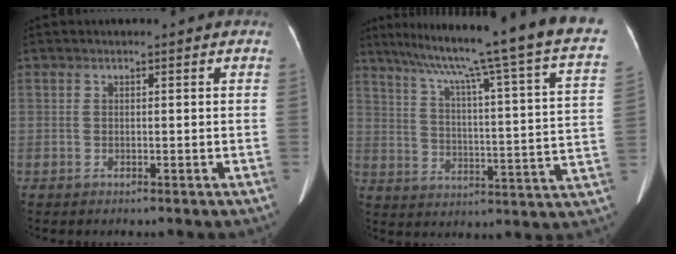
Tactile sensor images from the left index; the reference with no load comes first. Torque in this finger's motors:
{"motor_torque": [0.83, -1.31, 0.11, 0.13]}